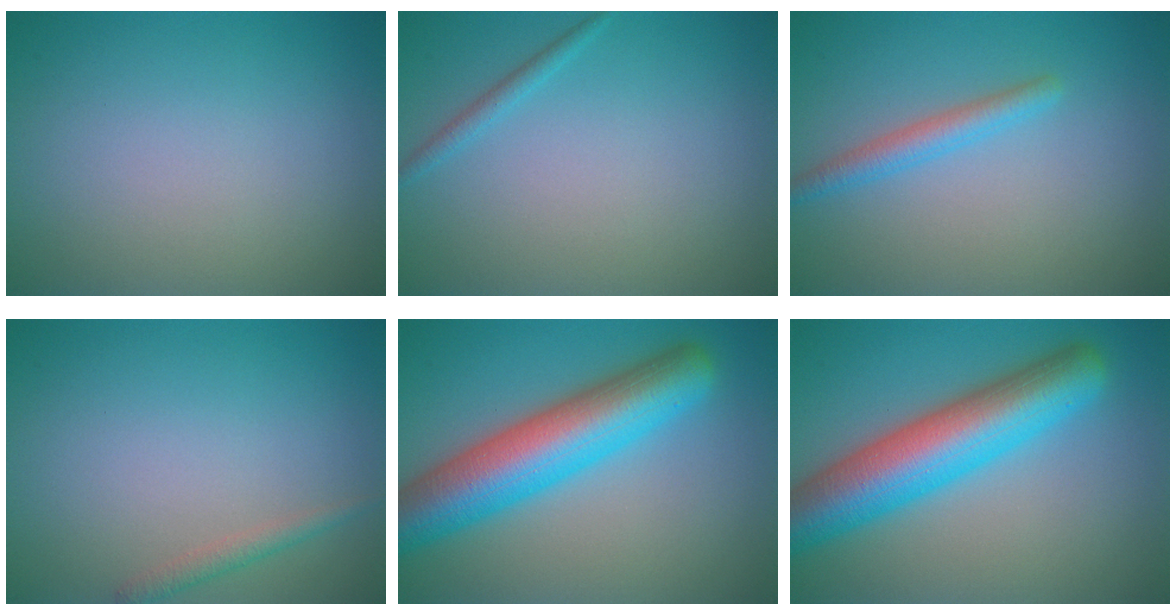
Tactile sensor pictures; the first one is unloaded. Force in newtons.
{"total": 1.1, "press": 1.1, "slide": 0.1}
{"total": 2.2, "press": 2.2, "slide": 0.1}
{"total": 1.3, "press": 1.3, "slide": 0.1}
{"total": 9.4, "press": 9.4, "slide": 0.3}
{"total": 9.4, "press": 9.4, "slide": 0.3}